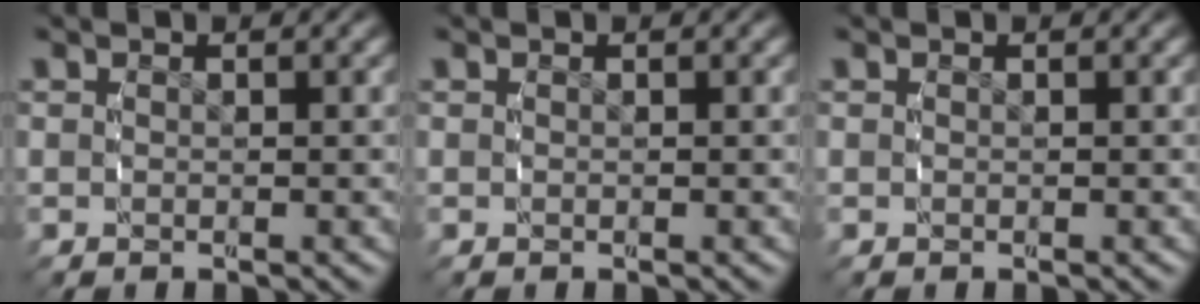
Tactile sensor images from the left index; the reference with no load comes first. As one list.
[{"total": 0.0}, {"total": 0.0}]